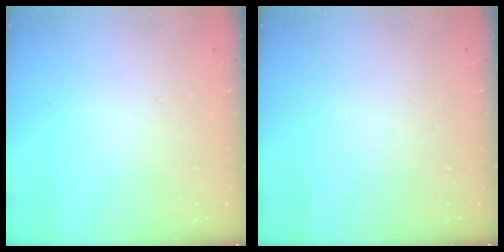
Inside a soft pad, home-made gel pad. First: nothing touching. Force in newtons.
{"total": 0.0}